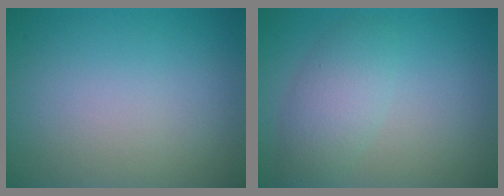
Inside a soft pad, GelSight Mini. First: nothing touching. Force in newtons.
{"total": 3.5, "press": 3.4, "slide": 0.2}